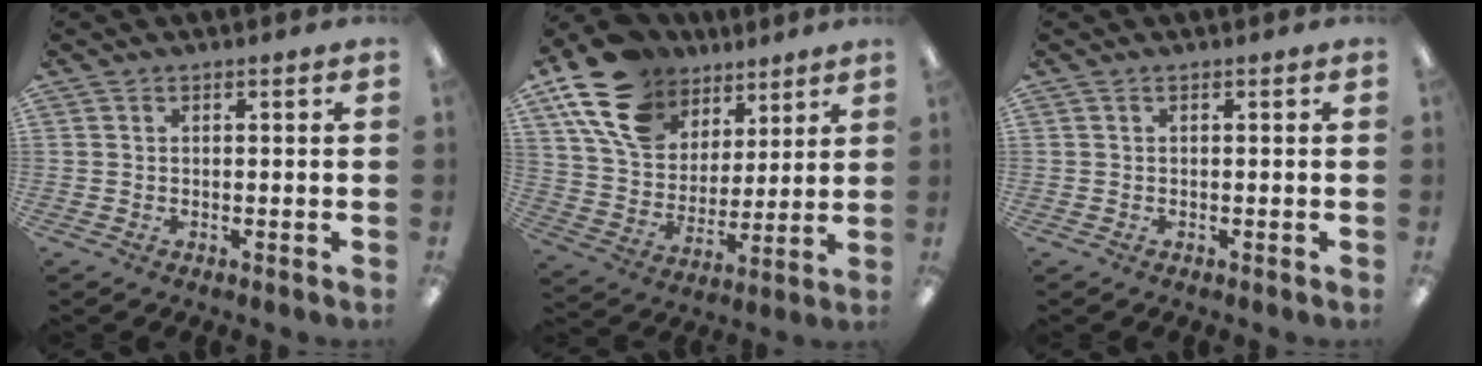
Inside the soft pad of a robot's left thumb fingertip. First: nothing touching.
{"total": 19.7, "force": [11.3, 13.1, 9.4], "torque": [-0.182, -0.041, 0.213]}
{"total": 0.0}